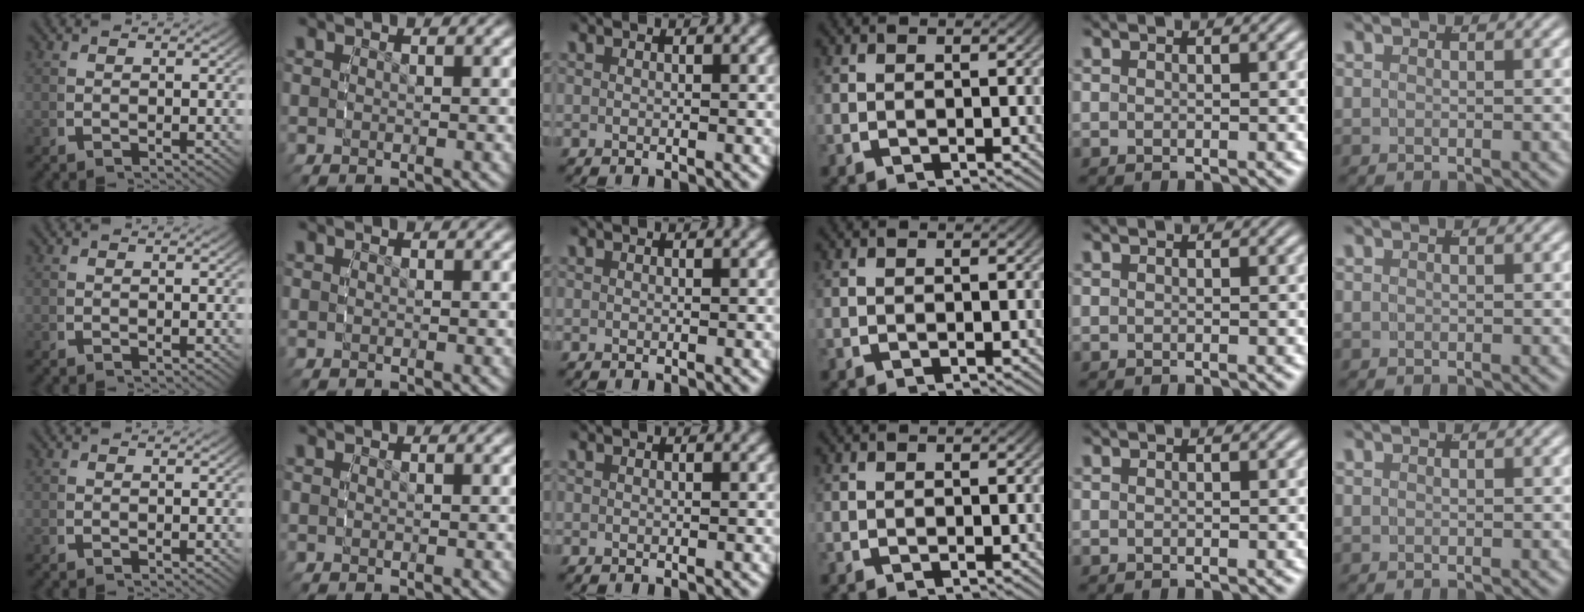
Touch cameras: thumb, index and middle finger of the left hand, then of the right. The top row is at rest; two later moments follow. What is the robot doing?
{"motion": "reach", "object": "stress ball aka squeeze ball"}